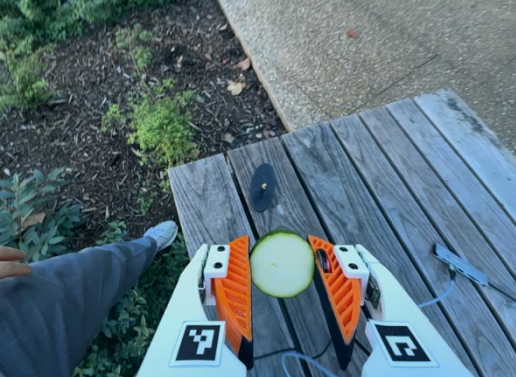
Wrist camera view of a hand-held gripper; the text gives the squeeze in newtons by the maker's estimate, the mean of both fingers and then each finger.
{"total": 9.8, "left": 9.4, "right": 10.2}